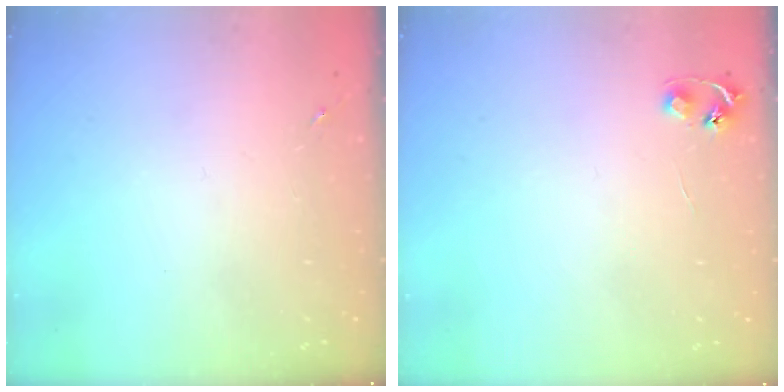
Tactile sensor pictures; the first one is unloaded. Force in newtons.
{"total": 4.8, "press": 4.7, "slide": 0.5}